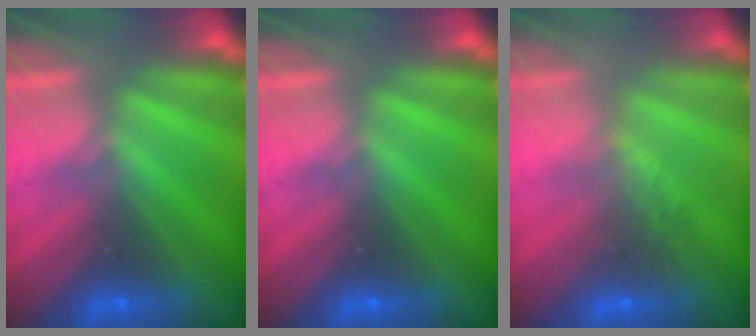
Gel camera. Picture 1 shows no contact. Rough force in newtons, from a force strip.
{"total": 0.0}
{"total": 1.3}